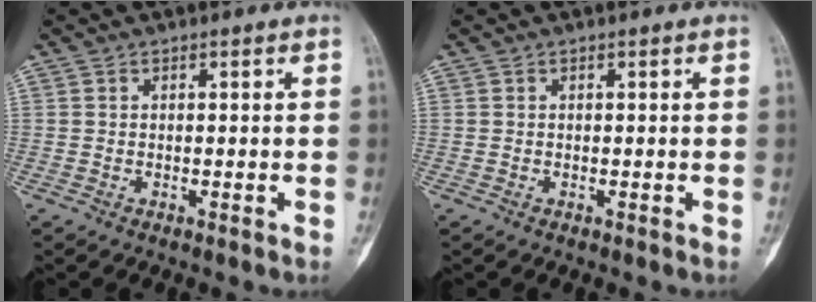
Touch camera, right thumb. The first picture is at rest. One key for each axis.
{"total": 0.0}